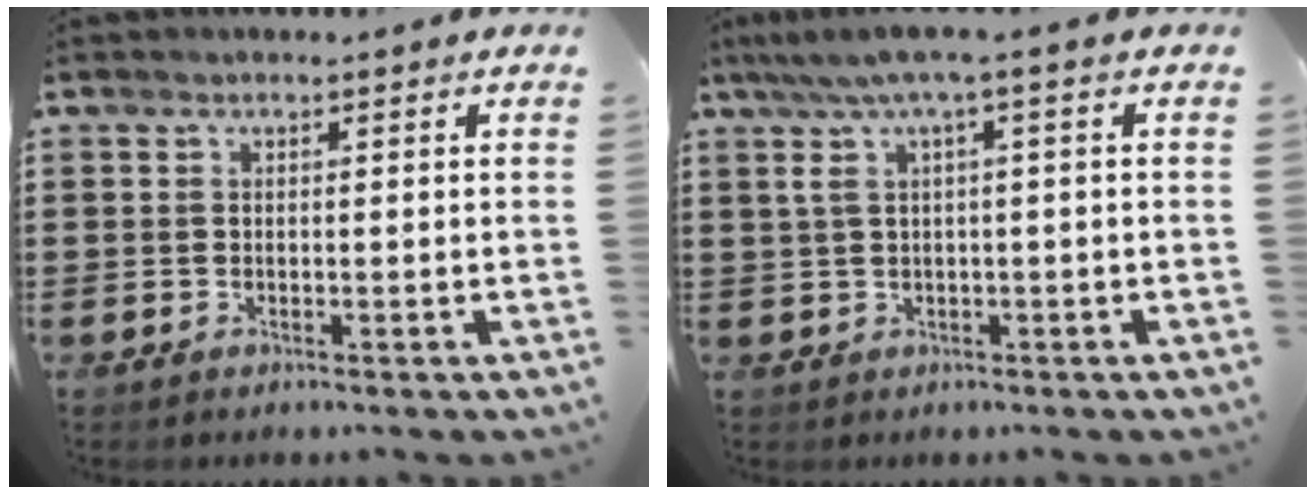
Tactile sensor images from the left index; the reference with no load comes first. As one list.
[{"total": 4.1, "force": [0.4, 0.2, 4.1], "torque": [-0.088, -0.004, 0.001]}]